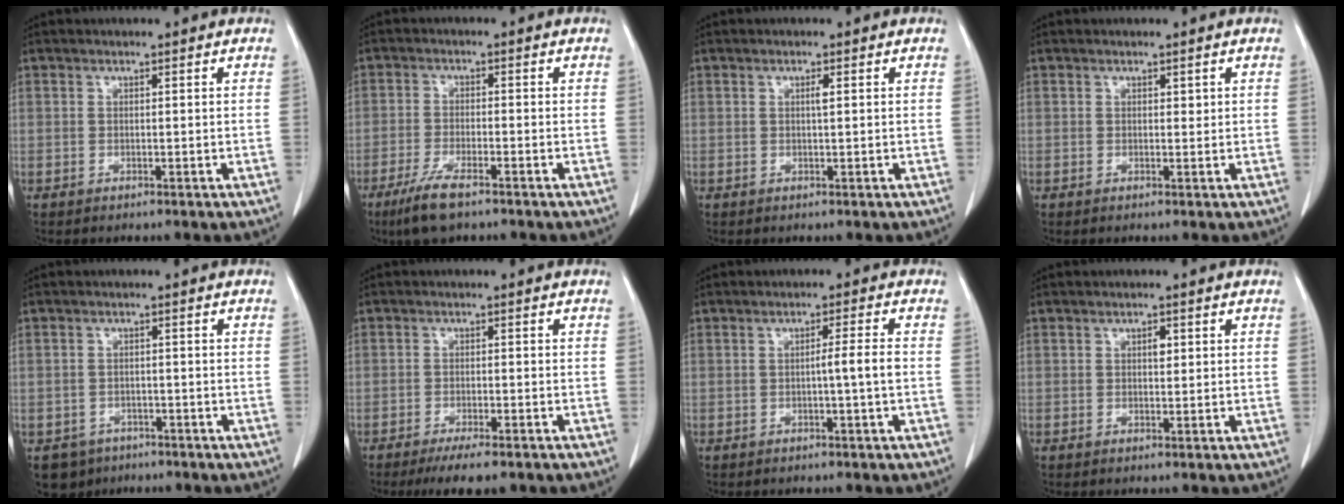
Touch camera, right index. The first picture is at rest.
{"total": 6.2, "force": [-4.3, 1.0, 4.3], "torque": [-0.092, -0.014, -0.077]}
{"total": 0.9, "force": [0.2, 0.0, 0.8], "torque": [-0.016, 0.001, 0.003]}
{"total": 0.6, "force": [0.3, 0.4, 0.4], "torque": [-0.001, -0.001, 0.003]}
{"total": 4.2, "force": [-2.8, 3.1, 0.3], "torque": [-0.003, 0.005, -0.039]}
{"total": 5.1, "force": [-3.8, 1.2, 3.3], "torque": [-0.047, -0.006, -0.056]}
{"total": 2.8, "force": [-0.6, -0.7, 2.7], "torque": [-0.037, 0.001, -0.010]}
{"total": 1.3, "force": [0.4, 0.6, 1.0], "torque": [-0.016, 0.001, 0.006]}